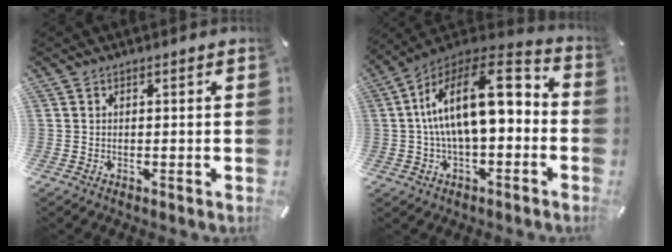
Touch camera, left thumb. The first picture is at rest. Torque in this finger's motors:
{"motor_torque": [0.54, 2.09, 2.78, 0.00, 0.40]}